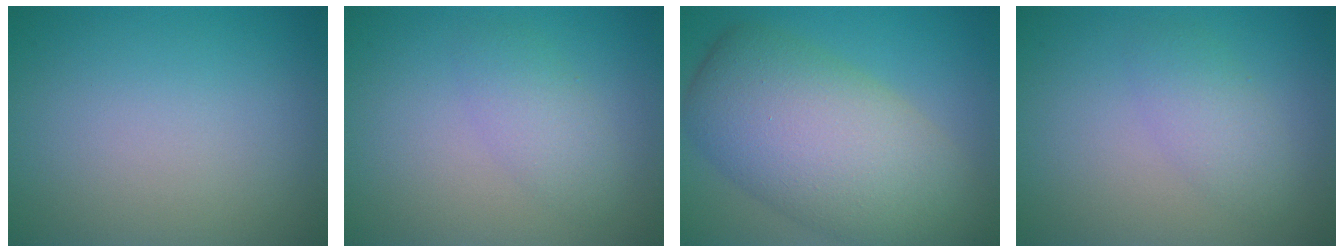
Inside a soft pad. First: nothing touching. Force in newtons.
{"total": 2.4, "press": 2.4, "slide": 0.1}
{"total": 11.3, "press": 11.3, "slide": 0.8}
{"total": 2.4, "press": 2.4, "slide": 0.1}